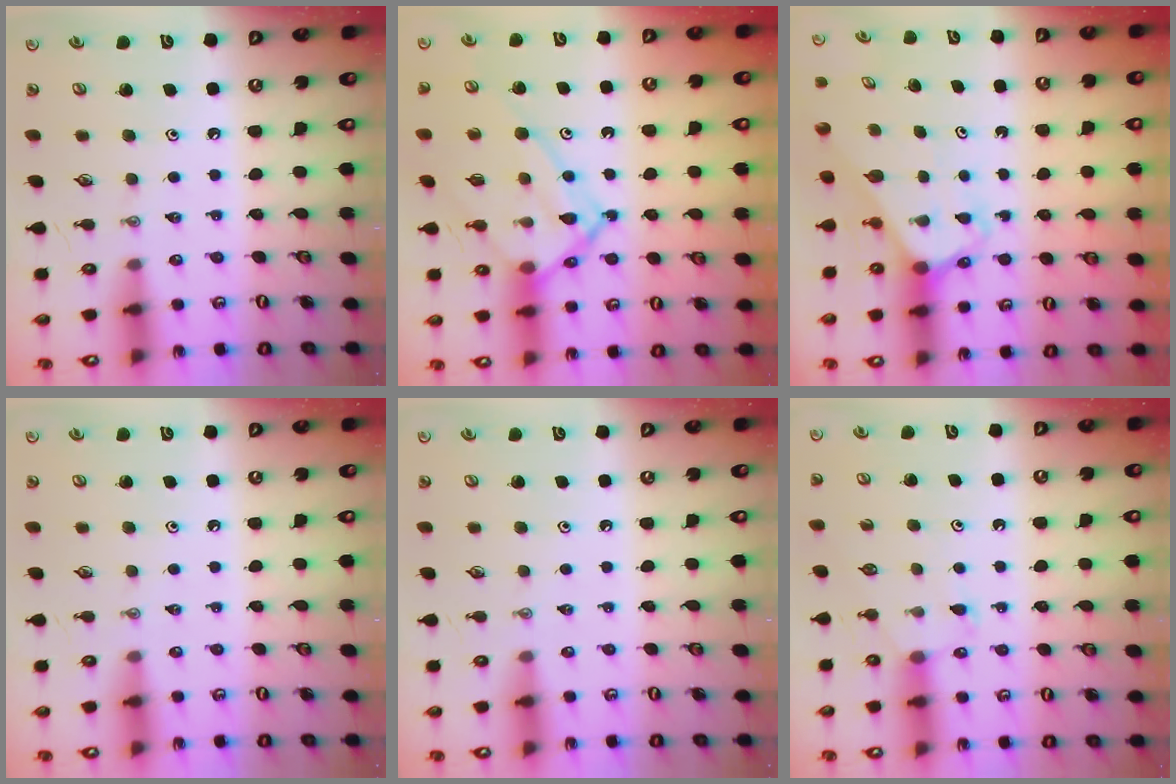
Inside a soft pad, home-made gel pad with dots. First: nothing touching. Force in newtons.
{"total": 14.0, "press": 14.0, "slide": 1.1}
{"total": 2.7, "press": 2.6, "slide": 0.2}
{"total": 0.0}
{"total": 0.0}
{"total": 5.6, "press": 5.6, "slide": 0.5}